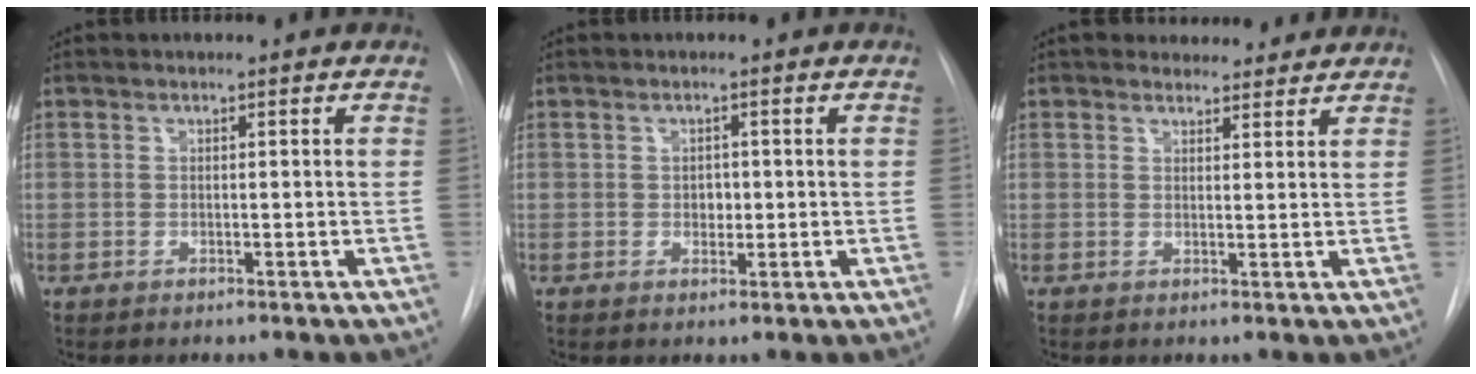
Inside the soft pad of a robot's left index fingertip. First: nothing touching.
{"total": 1.4, "force": [-0.4, 1.1, 0.7], "torque": [-0.009, -0.005, -0.005]}
{"total": 4.5, "force": [4.2, 1.7, 0.2], "torque": [0.006, 0.002, 0.046]}